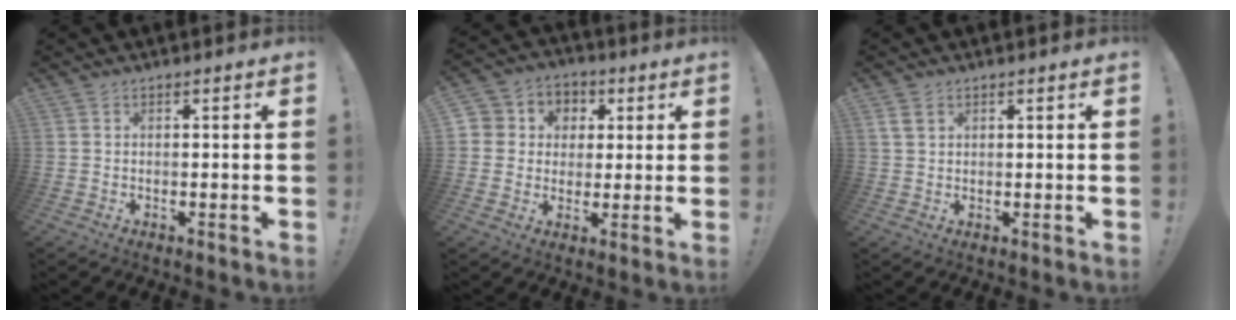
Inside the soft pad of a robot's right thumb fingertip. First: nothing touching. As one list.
[{"total": 7.4, "force": [0.4, 7.2, 1.7], "torque": [-0.026, 0.006, 0.016]}, {"total": 2.8, "force": [1.6, 1.7, 1.6], "torque": [-0.028, -0.002, 0.031]}]